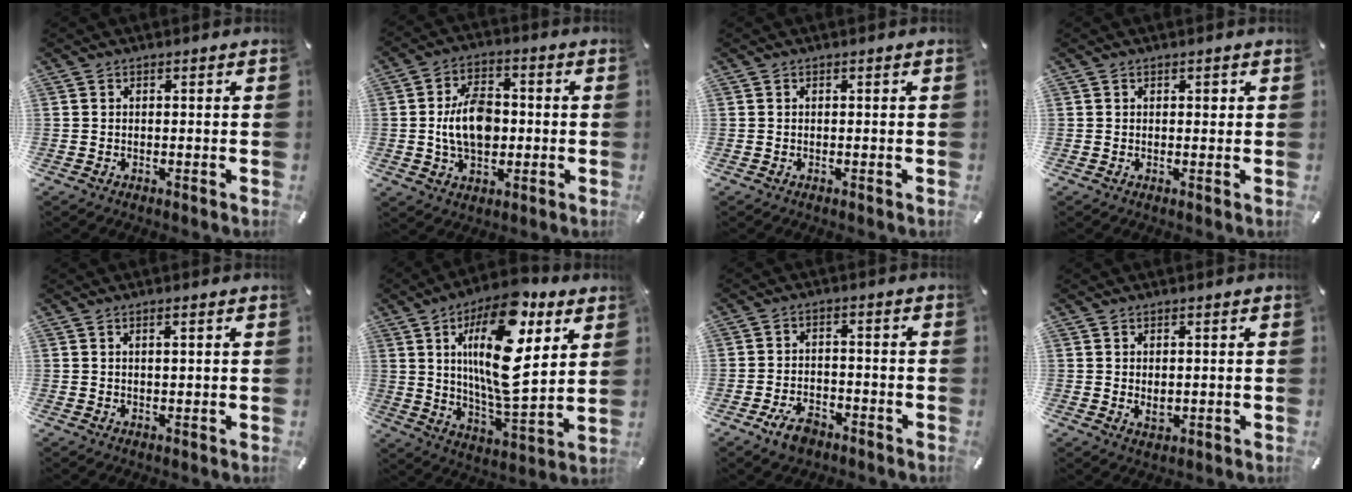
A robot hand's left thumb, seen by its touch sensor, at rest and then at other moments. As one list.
[{"total": 10.8, "force": [-0.5, 7.5, 7.7], "torque": [-0.139, 0.005, -0.012]}, {"total": 0.0}, {"total": 1.1, "force": [0.3, 0.8, 0.6], "torque": [-0.005, 0.001, 0.004]}, {"total": 1.3, "force": [0.7, 0.1, 1.1], "torque": [-0.023, 0.000, 0.011]}, {"total": 22.6, "force": [8.2, 9.3, 18.9], "torque": [-0.352, -0.036, 0.122]}, {"total": 6.0, "force": [-3.7, 3.3, 3.3], "torque": [-0.061, 0.021, -0.067]}, {"total": 2.1, "force": [0.7, 1.5, 1.3], "torque": [-0.019, -0.001, 0.011]}]